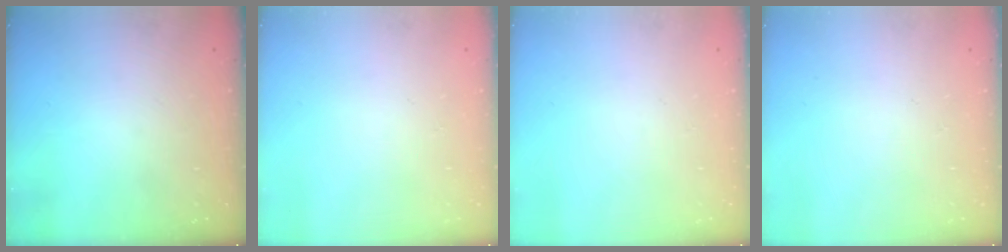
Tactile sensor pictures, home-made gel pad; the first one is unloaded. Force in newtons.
{"total": 0.0}
{"total": 0.0}
{"total": 0.0}